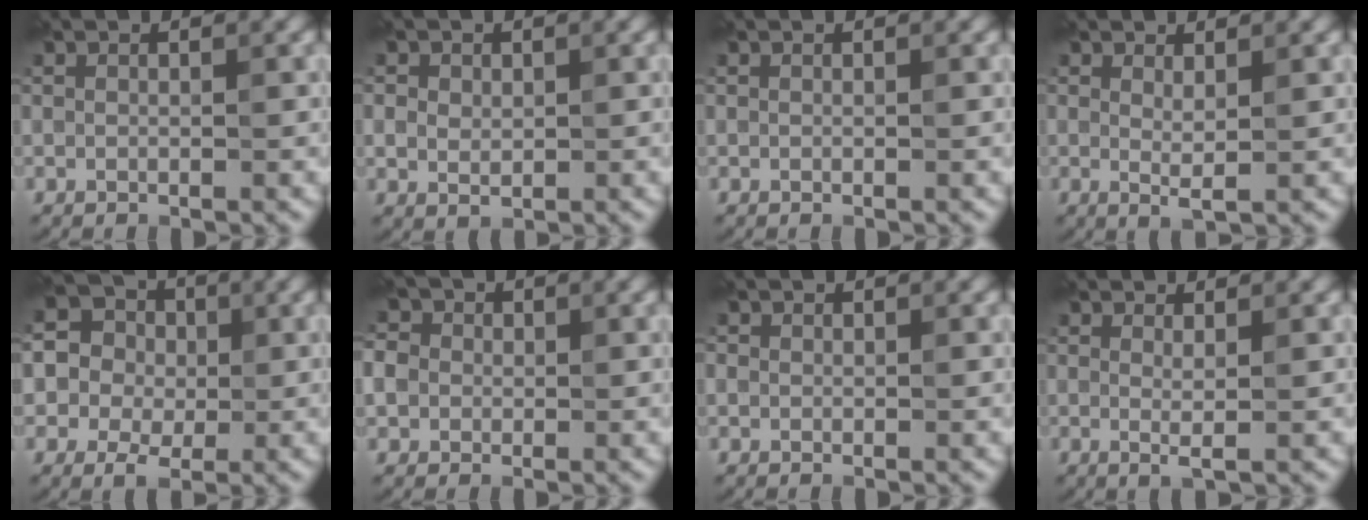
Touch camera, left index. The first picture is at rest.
{"total": 1.7, "force": [0.5, 1.4, 0.8], "torque": [-0.012, -0.002, 0.009]}
{"total": 0.0}
{"total": 1.5, "force": [0.6, 0.3, 1.3], "torque": [-0.022, -0.007, 0.010]}
{"total": 6.3, "force": [0.0, 5.6, 2.9], "torque": [-0.047, 0.018, -0.025]}
{"total": 5.9, "force": [1.0, 5.1, 2.7], "torque": [-0.052, 0.030, -0.017]}
{"total": 0.7, "force": [0.2, 0.7, 0.2], "torque": [0.000, -0.001, -0.001]}
{"total": 1.4, "force": [0.3, 0.3, 1.4], "torque": [-0.021, -0.007, 0.001]}